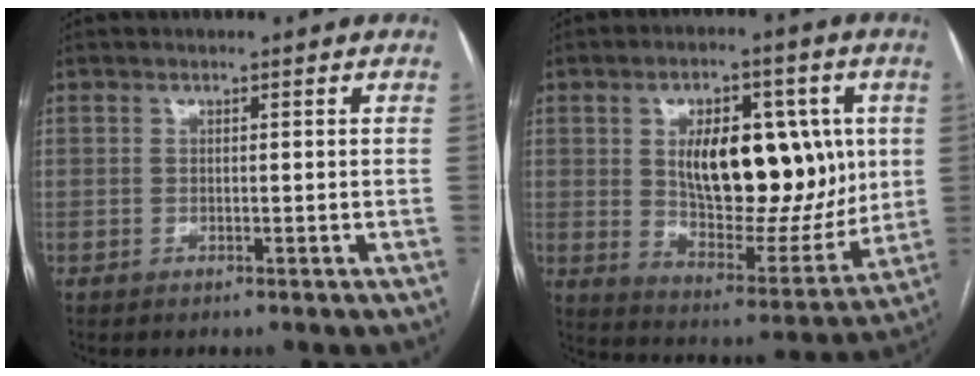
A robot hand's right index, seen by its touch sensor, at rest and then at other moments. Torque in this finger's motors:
{"motor_torque": [1.48, 0.43, 0.90, 0.17]}